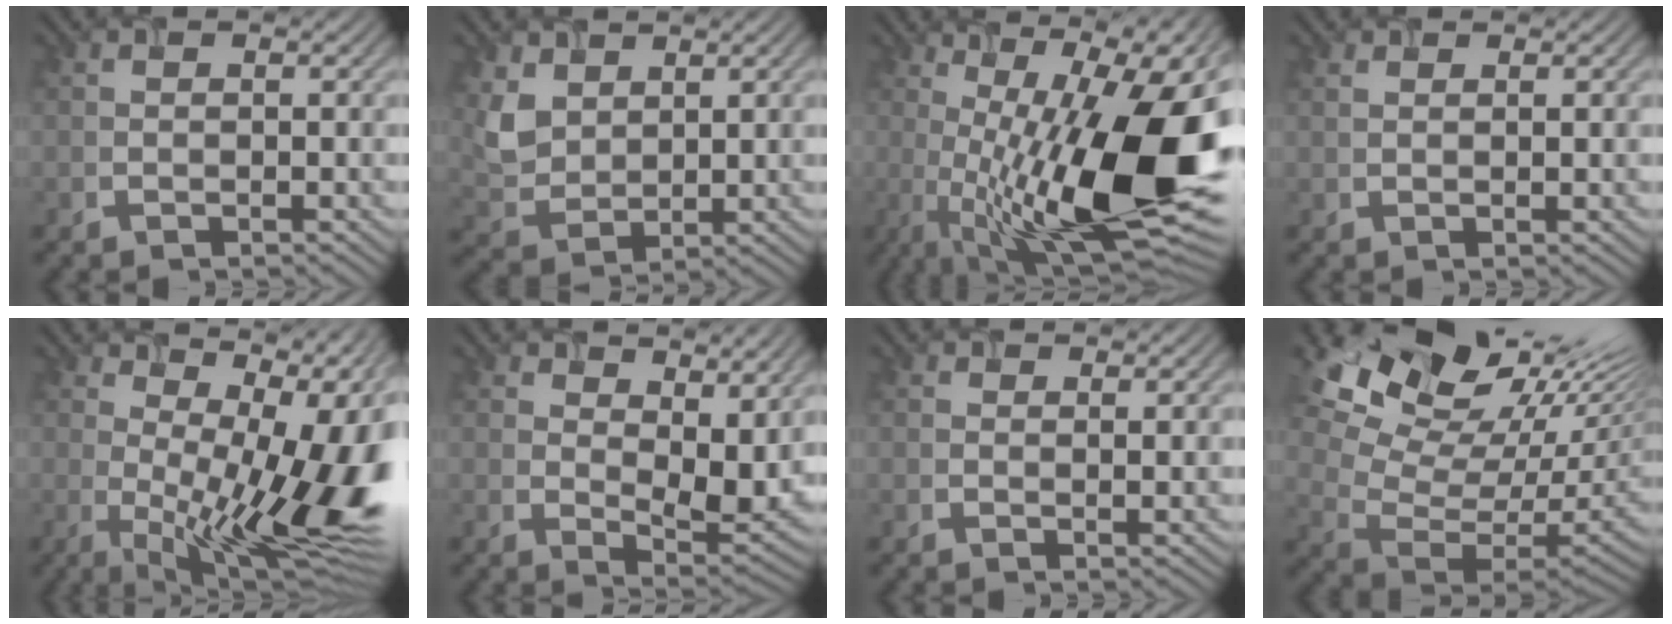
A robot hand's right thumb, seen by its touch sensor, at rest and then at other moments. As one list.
[{"total": 4.4, "force": [2.8, 3.1, 1.6], "torque": [-0.059, -0.011, 0.071]}, {"total": 19.5, "force": [-0.7, 6.7, 18.4], "torque": [-0.272, -0.003, -0.003]}, {"total": 0.9, "force": [0.8, 0.1, 0.4], "torque": [-0.012, -0.002, 0.019]}, {"total": 17.1, "force": [1.6, 6.6, 15.7], "torque": [-0.193, 0.006, 0.040]}, {"total": 8.3, "force": [3.8, 4.0, 6.2], "torque": [-0.106, -0.017, 0.078]}, {"total": 0.7, "force": [0.6, 0.1, 0.3], "torque": [-0.005, -0.004, 0.017]}, {"total": 16.3, "force": [10.4, 8.0, 9.7], "torque": [-0.199, 0.001, 0.197]}]